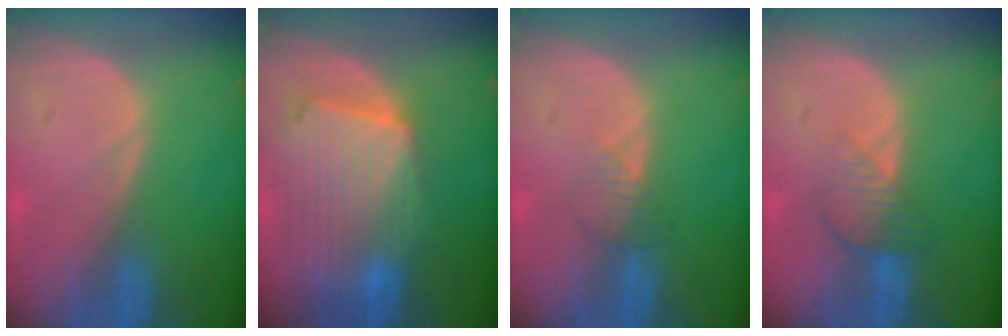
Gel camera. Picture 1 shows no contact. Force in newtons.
{"total": 10.8, "press": 9.4, "slide": 5.4}
{"total": 2.1, "press": 2.1, "slide": 0.2}
{"total": 4.4, "press": 3.8, "slide": 2.3}